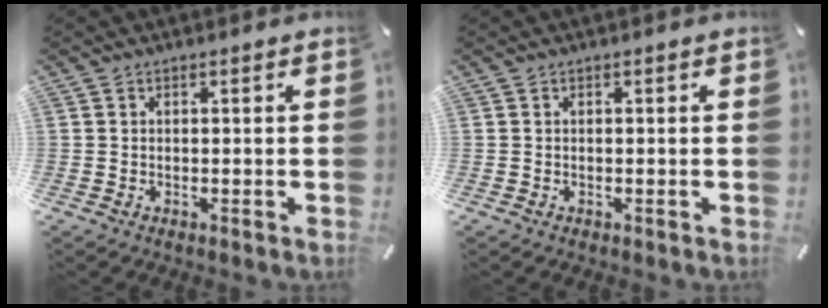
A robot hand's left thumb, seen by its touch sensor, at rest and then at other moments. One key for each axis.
{"total": 0.0}